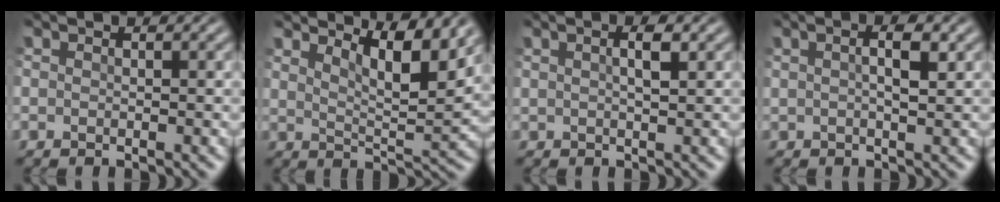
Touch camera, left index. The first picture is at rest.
{"total": 6.0, "force": [4.1, 1.4, 4.1], "torque": [-0.066, -0.004, 0.063]}
{"total": 1.8, "force": [0.6, 0.4, 1.6], "torque": [-0.029, 0.002, 0.011]}
{"total": 2.6, "force": [0.7, 0.7, 2.4], "torque": [-0.037, 0.003, 0.009]}